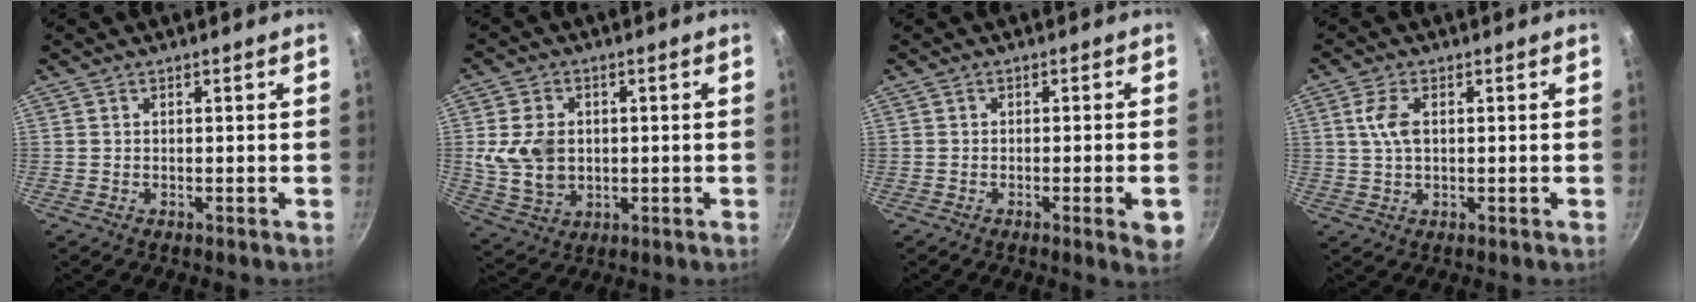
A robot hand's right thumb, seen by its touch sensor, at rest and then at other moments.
{"total": 10.0, "force": [0.7, 7.8, 6.3], "torque": [-0.102, -0.010, 0.020]}
{"total": 5.1, "force": [-1.9, 0.5, 4.7], "torque": [-0.055, 0.001, -0.025]}
{"total": 4.8, "force": [1.0, 2.6, 4.0], "torque": [-0.081, 0.005, 0.018]}